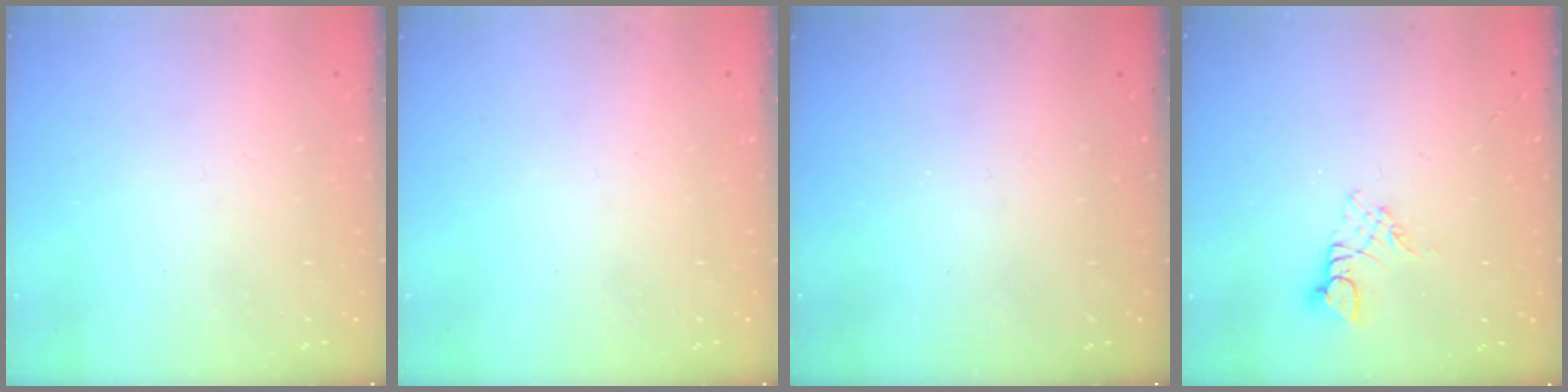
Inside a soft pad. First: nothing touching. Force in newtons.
{"total": 0.0}
{"total": 0.0}
{"total": 3.1, "press": 3.0, "slide": 0.3}